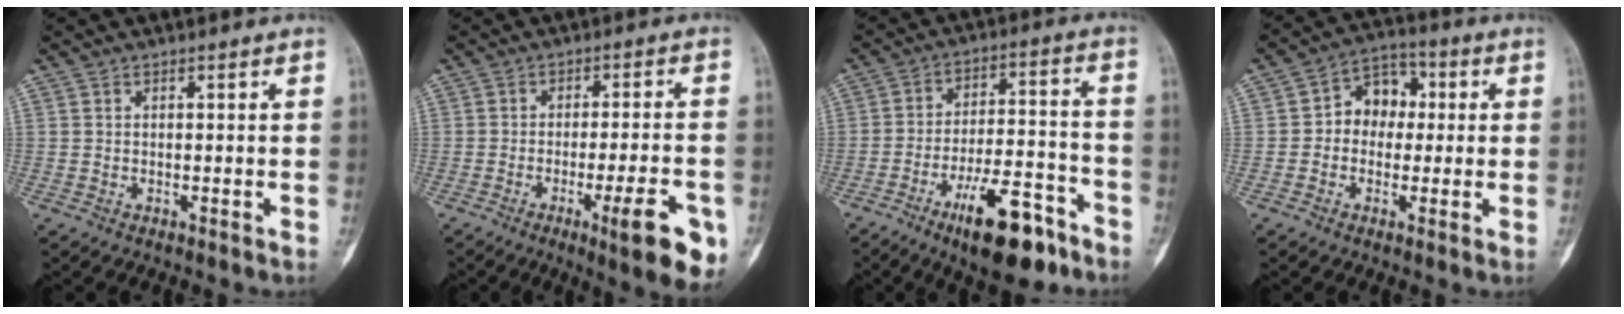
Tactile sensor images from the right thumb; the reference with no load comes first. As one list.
[{"total": 12.3, "force": [-5.3, 2.2, 10.8], "torque": [-0.135, 0.007, -0.068]}, {"total": 15.7, "force": [-9.5, 5.6, 11.2], "torque": [-0.159, 0.069, -0.146]}, {"total": 8.5, "force": [0.4, 6.7, 5.2], "torque": [-0.039, 0.027, -0.005]}]